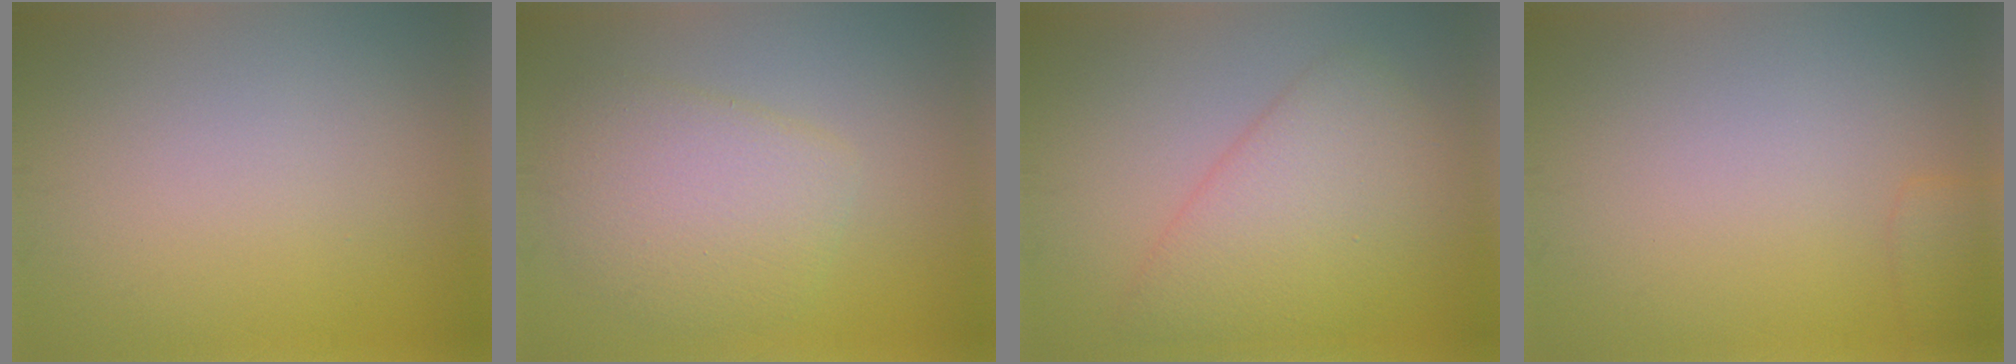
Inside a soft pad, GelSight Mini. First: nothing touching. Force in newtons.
{"total": 5.0, "press": 5.0, "slide": 0.2}
{"total": 5.9, "press": 5.9, "slide": 0.4}
{"total": 1.5, "press": 1.5, "slide": 0.1}